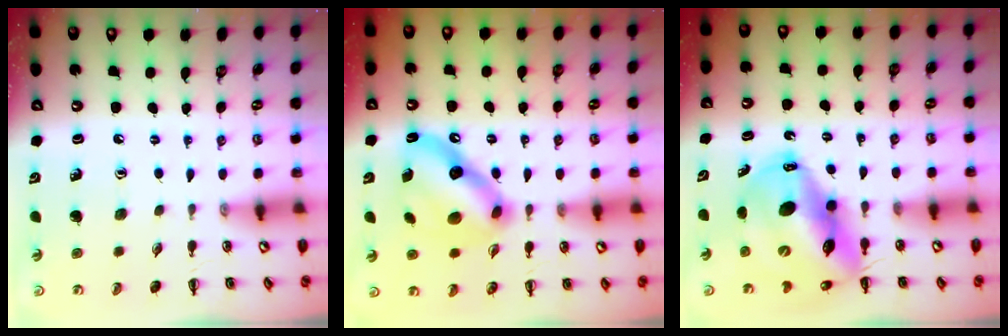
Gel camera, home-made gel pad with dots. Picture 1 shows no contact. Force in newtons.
{"total": 13.1, "press": 13.0, "slide": 1.4}
{"total": 15.8, "press": 15.3, "slide": 4.2}